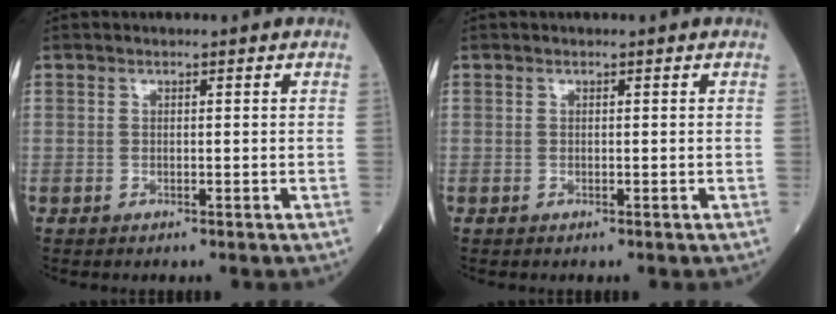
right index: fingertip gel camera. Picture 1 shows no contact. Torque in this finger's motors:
{"motor_torque": [0.04, 0.02, 0.00, 0.01]}